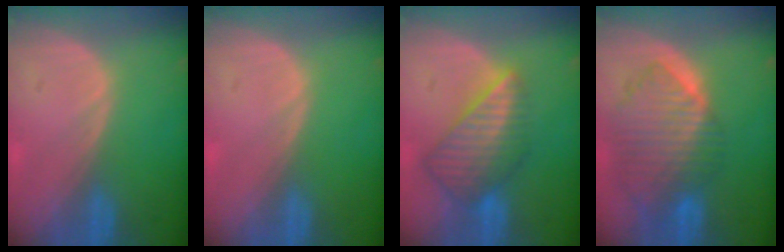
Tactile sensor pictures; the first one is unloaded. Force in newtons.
{"total": 0.0}
{"total": 8.7, "press": 7.6, "slide": 4.3}
{"total": 10.2, "press": 8.8, "slide": 5.1}